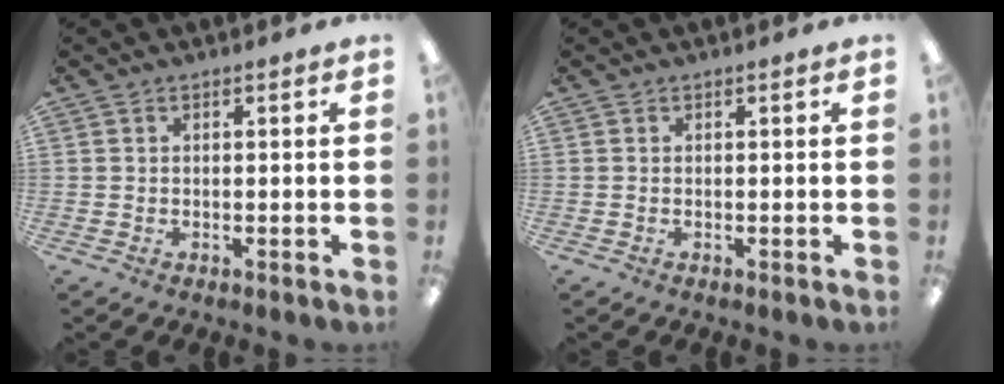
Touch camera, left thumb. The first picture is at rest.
{"total": 0.0}